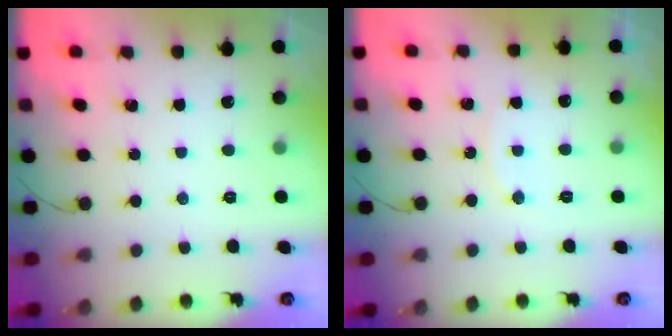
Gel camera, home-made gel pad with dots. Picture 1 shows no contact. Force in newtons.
{"total": 5.3, "press": 5.3, "slide": 0.4}